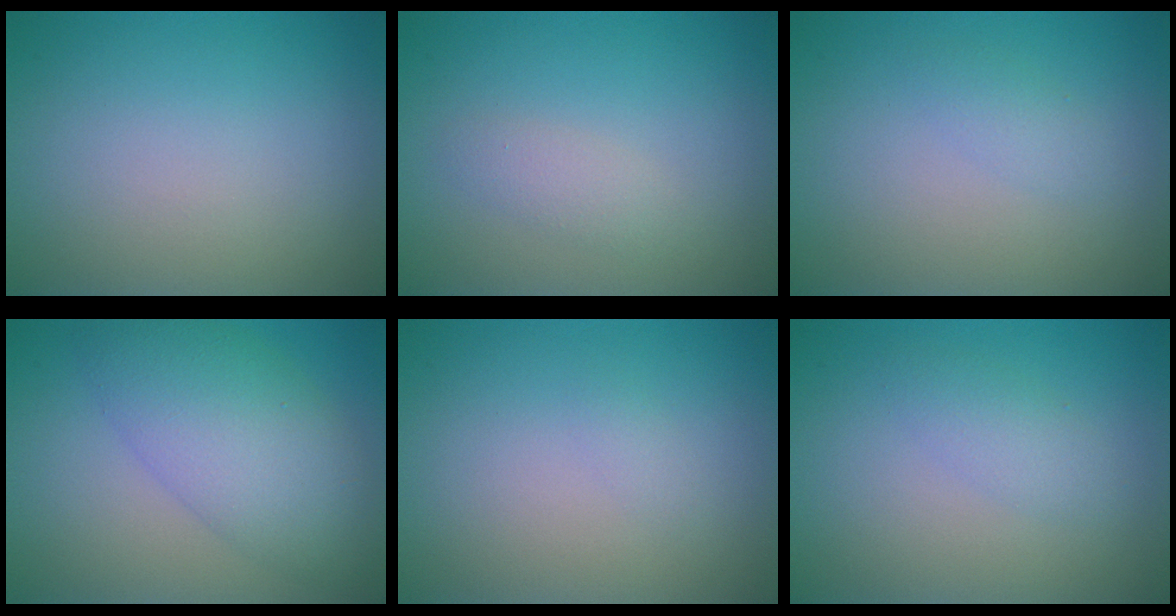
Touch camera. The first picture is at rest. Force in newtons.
{"total": 1.4, "press": 1.4, "slide": 0.1}
{"total": 1.2, "press": 1.2, "slide": 0.0}
{"total": 6.8, "press": 6.8, "slide": 0.1}
{"total": 0.6, "press": 0.6, "slide": 0.1}
{"total": 1.7, "press": 1.7, "slide": 0.0}